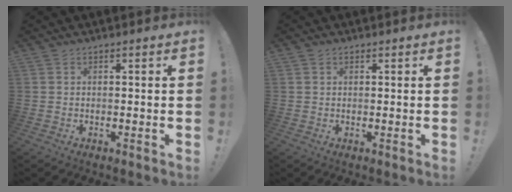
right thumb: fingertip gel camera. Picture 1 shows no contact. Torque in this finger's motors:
{"motor_torque": [0.05, -0.14, -0.38, 0.13, 0.11]}